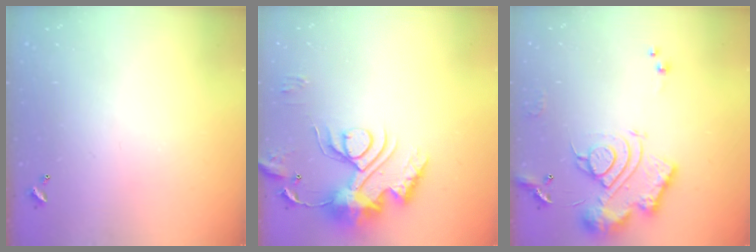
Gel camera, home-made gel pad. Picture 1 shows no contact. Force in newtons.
{"total": 15.8, "press": 15.7, "slide": 1.4}
{"total": 15.7, "press": 15.6, "slide": 1.8}